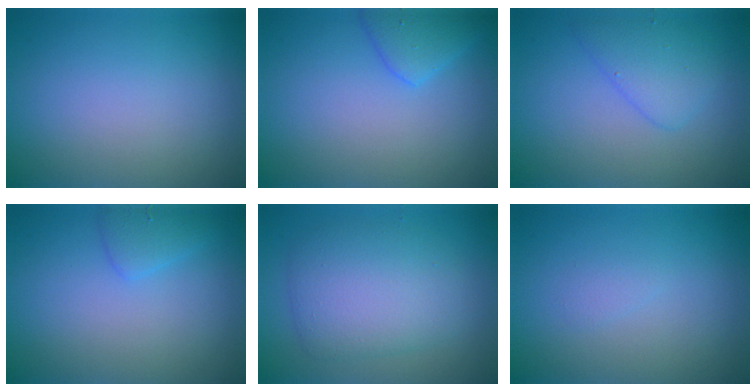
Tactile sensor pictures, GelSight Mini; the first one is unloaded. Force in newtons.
{"total": 2.5, "press": 2.4, "slide": 0.3}
{"total": 2.7, "press": 2.7, "slide": 0.3}
{"total": 1.6, "press": 1.6, "slide": 0.1}
{"total": 5.4, "press": 5.4, "slide": 0.0}
{"total": 0.6, "press": 0.6, "slide": 0.1}